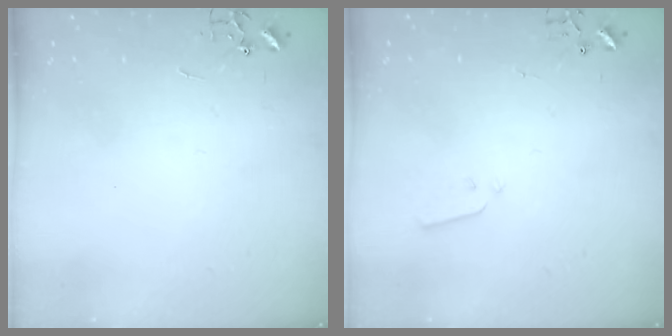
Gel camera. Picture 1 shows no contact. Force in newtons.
{"total": 3.2, "press": 3.2, "slide": 0.1}